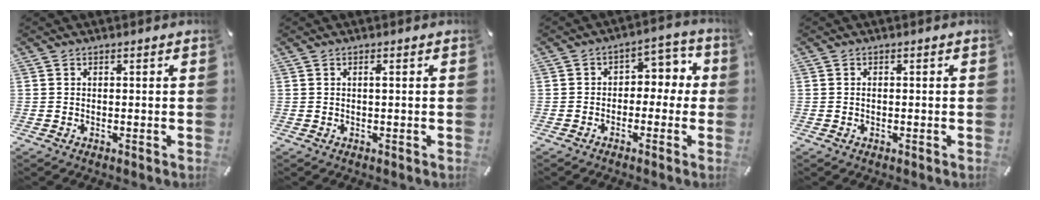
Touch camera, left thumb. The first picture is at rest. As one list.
[{"total": 0.8, "force": [0.1, 0.0, 0.8], "torque": [-0.015, 0.000, 0.000]}, {"total": 5.4, "force": [-1.1, 4.4, 3.1], "torque": [-0.036, 0.012, -0.031]}, {"total": 0.9, "force": [-0.1, 0.5, 0.7], "torque": [-0.015, 0.001, -0.003]}]